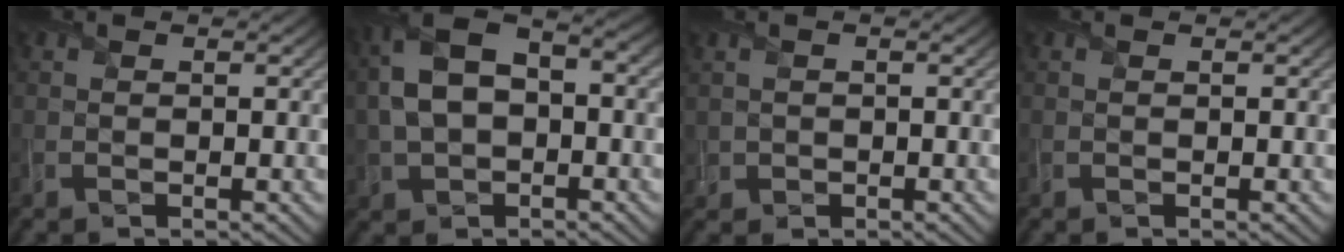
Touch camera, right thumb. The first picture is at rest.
{"total": 10.5, "force": [0.1, 6.3, 8.4], "torque": [-0.201, 0.006, -0.002]}
{"total": 1.0, "force": [-0.1, 1.0, 0.0], "torque": [-0.004, -0.005, 0.000]}
{"total": 0.0}